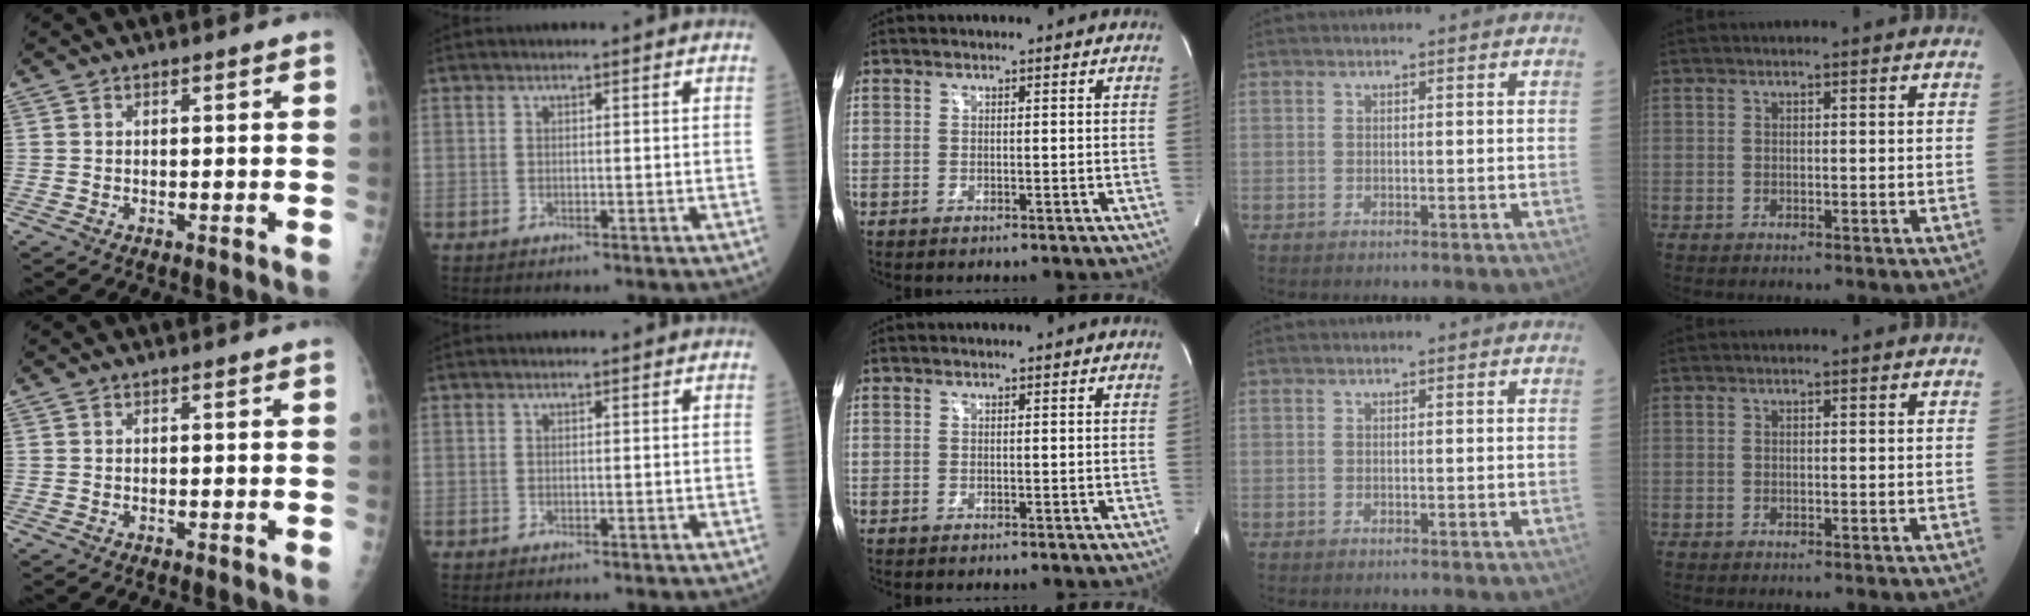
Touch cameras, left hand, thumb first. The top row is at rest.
{}